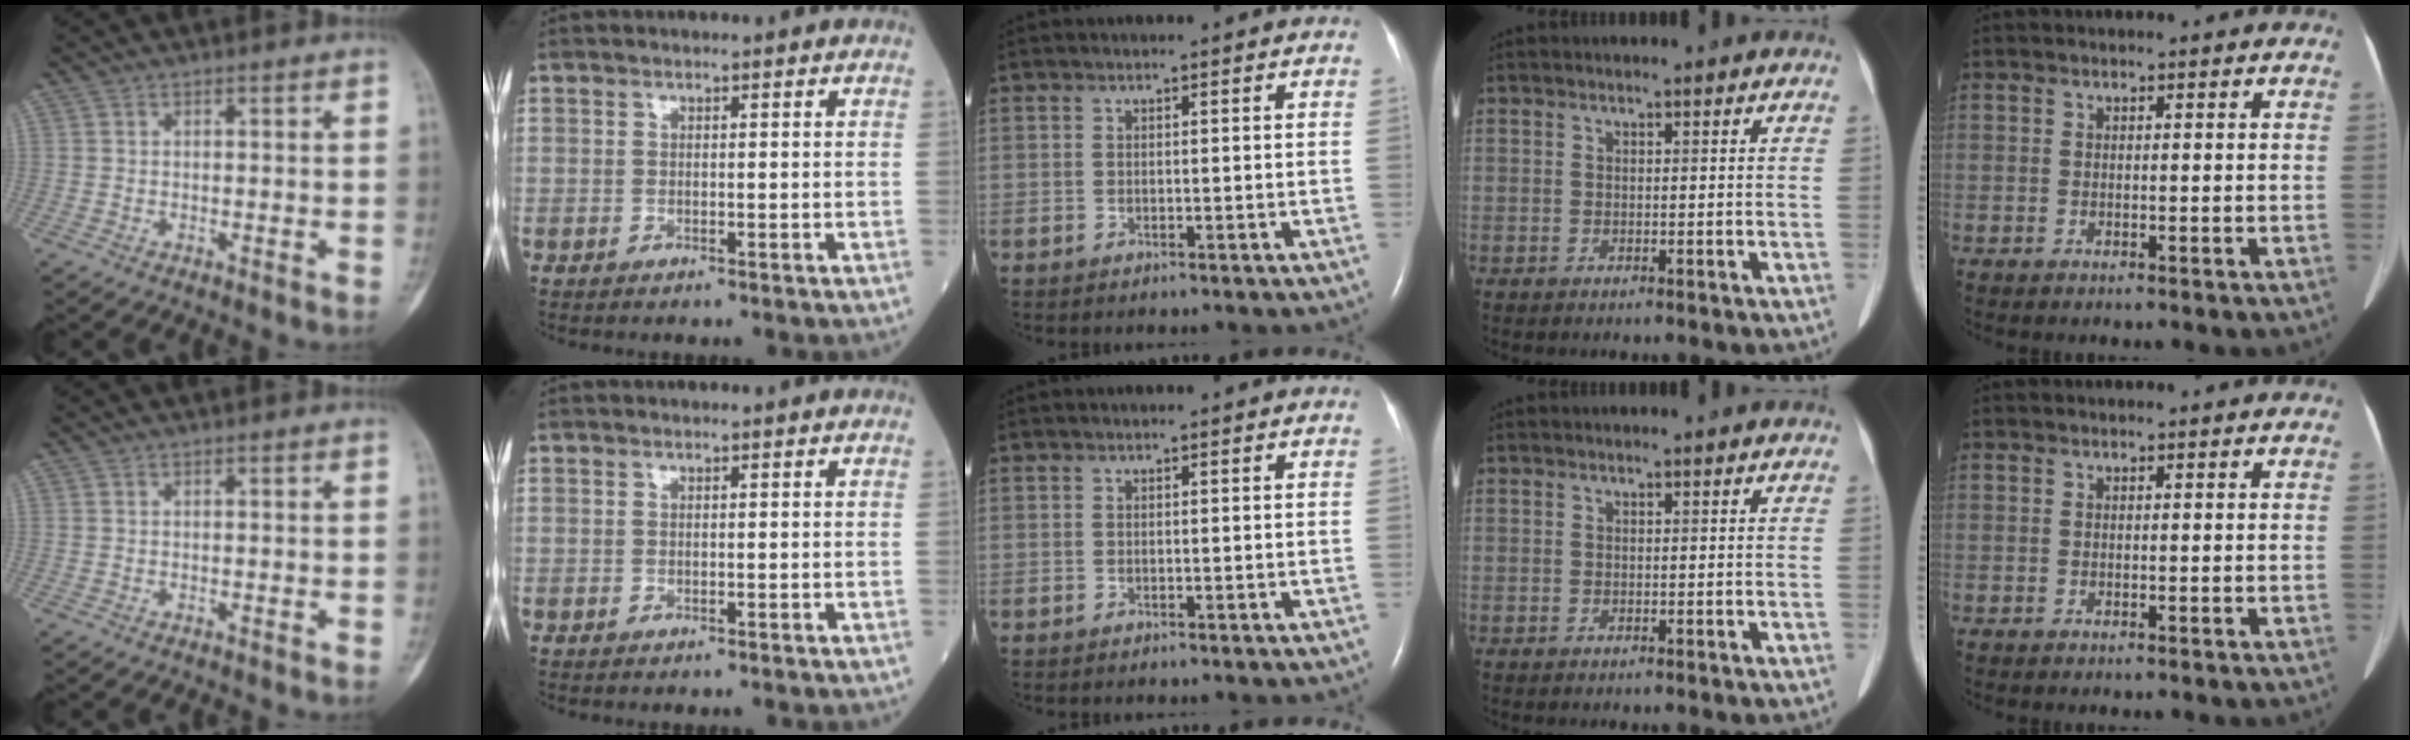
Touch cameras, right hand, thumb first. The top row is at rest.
{}